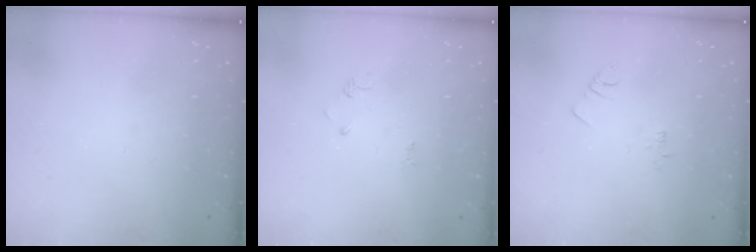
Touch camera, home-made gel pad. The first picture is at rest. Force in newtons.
{"total": 2.6, "press": 2.6, "slide": 0.4}
{"total": 2.1, "press": 2.1, "slide": 0.4}